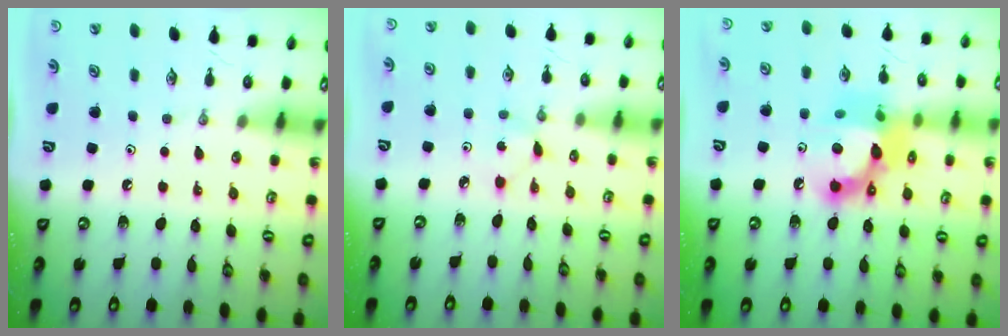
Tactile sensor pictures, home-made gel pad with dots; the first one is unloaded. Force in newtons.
{"total": 1.9, "press": 1.9, "slide": 0.2}
{"total": 15.2, "press": 15.1, "slide": 1.7}